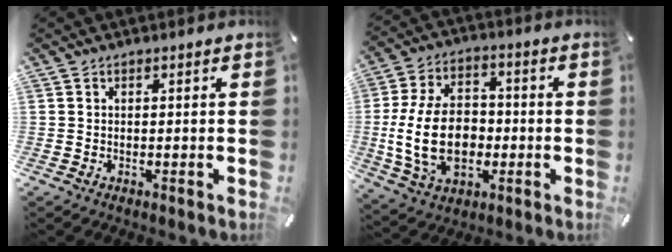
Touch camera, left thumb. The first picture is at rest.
{"total": 17.3, "force": [-2.0, 12.1, 12.3], "torque": [-0.264, 0.008, -0.034]}